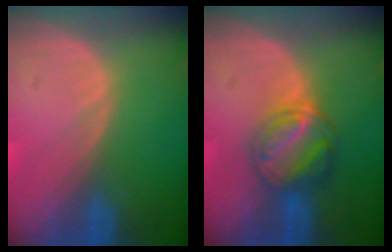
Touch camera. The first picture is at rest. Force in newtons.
{"total": 5.8, "press": 5.8, "slide": 0.6}